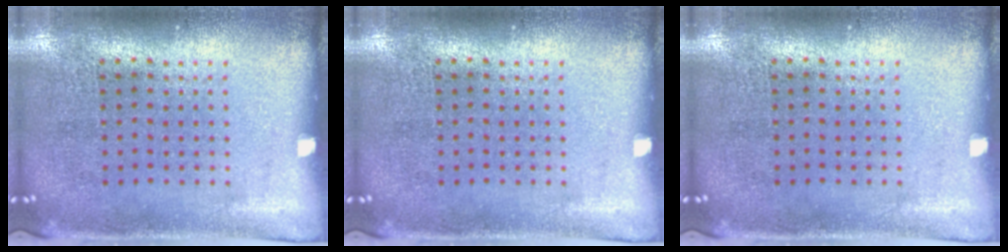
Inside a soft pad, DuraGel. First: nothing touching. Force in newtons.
{"total": 0.0}
{"total": 0.0}